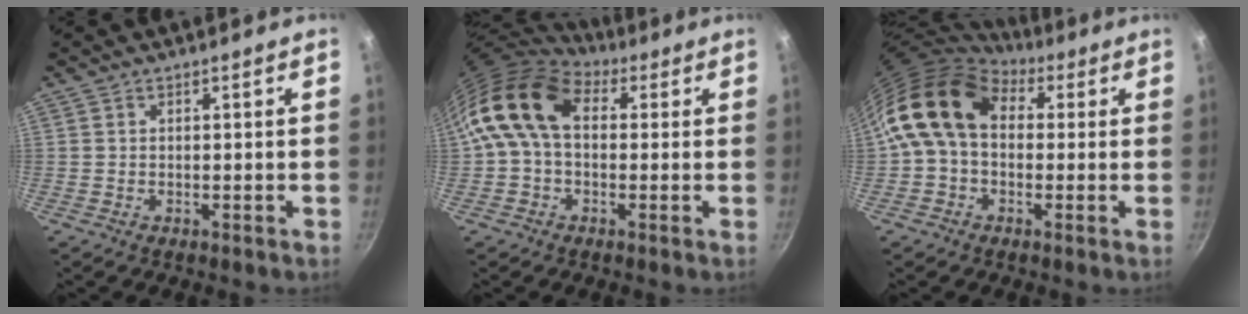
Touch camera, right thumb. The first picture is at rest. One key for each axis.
{"total": 12.7, "fx": 2.5, "fy": 8.5, "fz": 9.1, "tx": -0.146, "ty": 0.015, "tz": 0.024}
{"total": 13.4, "fx": 2.8, "fy": 9.7, "fz": 8.8, "tx": -0.134, "ty": 0.016, "tz": 0.027}